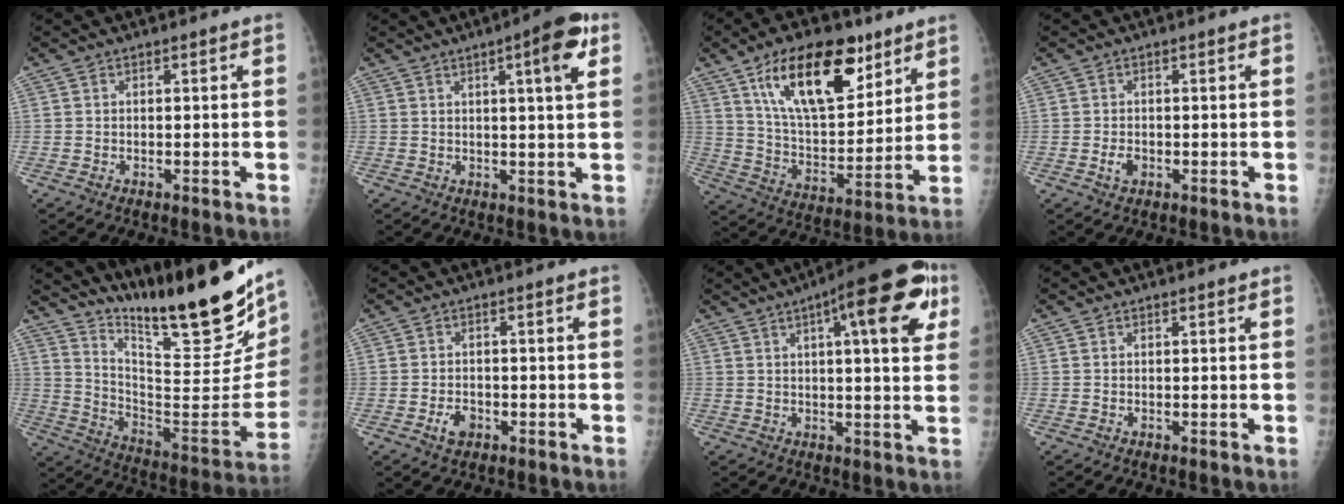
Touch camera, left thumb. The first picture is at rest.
{"total": 7.7, "force": [3.3, 1.3, 6.9], "torque": [-0.089, -0.006, 0.039]}
{"total": 20.7, "force": [11.6, 9.6, 14.2], "torque": [-0.193, -0.052, 0.206]}
{"total": 2.0, "force": [-0.6, 1.5, 1.3], "torque": [-0.020, 0.001, -0.009]}
{"total": 27.9, "force": [21.3, 4.4, 17.4], "torque": [-0.244, -0.139, 0.327]}
{"total": 3.2, "force": [-1.4, 2.2, 1.7], "torque": [-0.023, 0.005, -0.022]}
{"total": 16.0, "force": [6.3, 4.5, 14.0], "torque": [-0.160, 0.000, 0.073]}
{"total": 0.0}